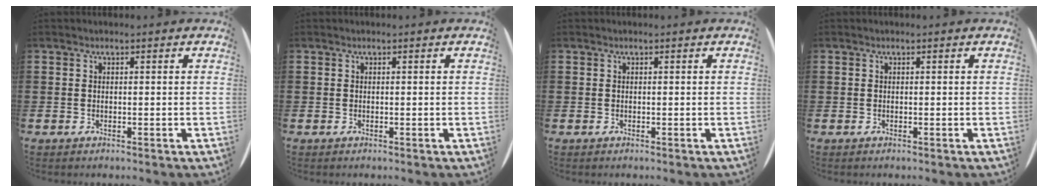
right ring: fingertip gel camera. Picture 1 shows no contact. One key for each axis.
{"total": 0.0}
{"total": 0.0}
{"total": 0.0}